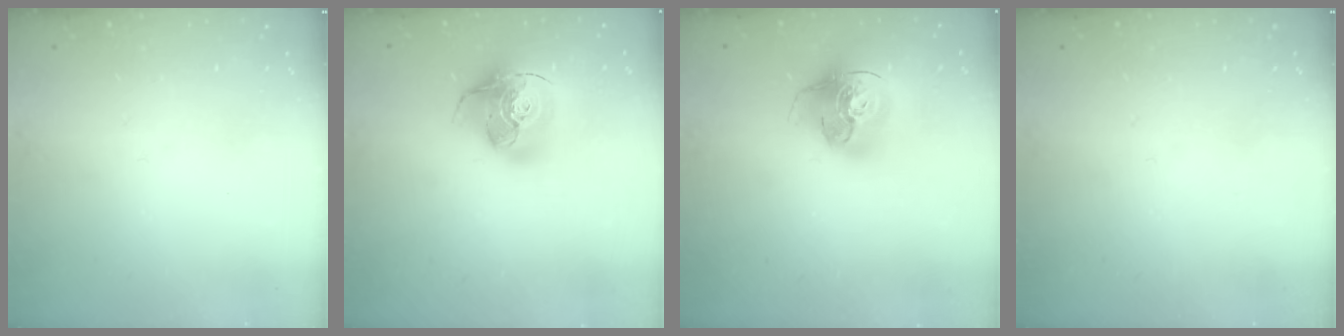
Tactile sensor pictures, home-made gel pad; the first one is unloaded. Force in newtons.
{"total": 20.1, "press": 20.0, "slide": 2.6}
{"total": 18.6, "press": 18.5, "slide": 2.0}
{"total": 0.0}